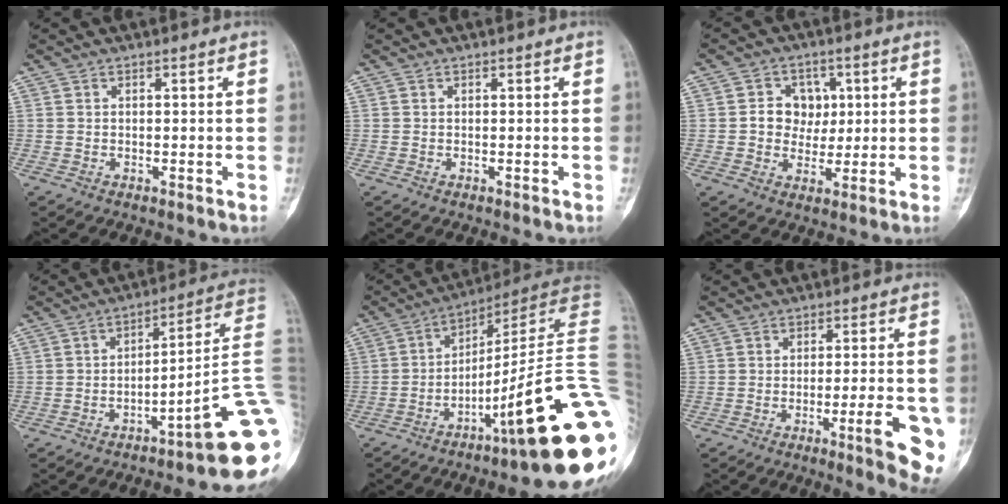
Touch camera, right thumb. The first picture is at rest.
{"total": 0.0}
{"total": 7.1, "force": [1.1, 6.2, 3.3], "torque": [-0.008, 0.004, 0.016]}
{"total": 17.4, "force": [-6.2, 1.5, 16.2], "torque": [-0.157, 0.058, -0.083]}
{"total": 24.5, "force": [-5.9, 2.0, 23.7], "torque": [-0.258, 0.031, -0.085]}
{"total": 10.8, "force": [-3.9, 1.8, 9.9], "torque": [-0.120, 0.000, -0.049]}